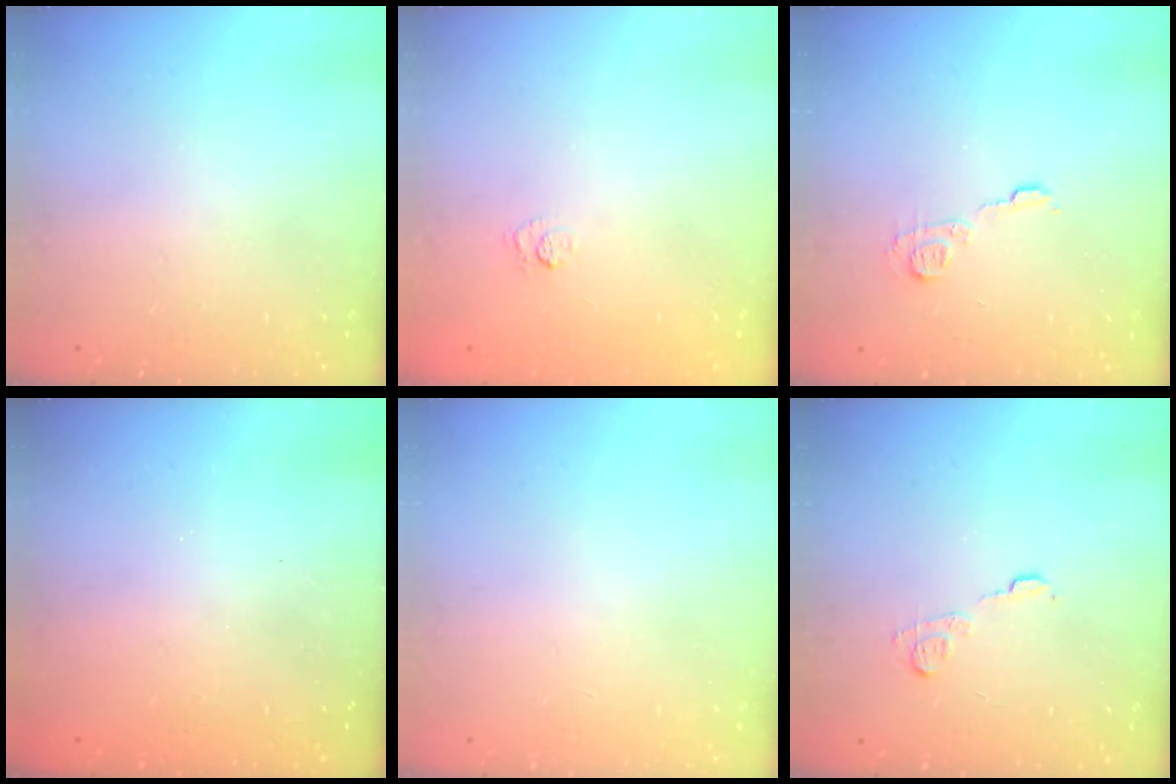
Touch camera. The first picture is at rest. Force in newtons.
{"total": 5.6, "press": 5.4, "slide": 1.4}
{"total": 7.3, "press": 7.3, "slide": 0.1}
{"total": 2.4, "press": 2.3, "slide": 0.8}
{"total": 0.0}
{"total": 7.3, "press": 7.3, "slide": 0.5}